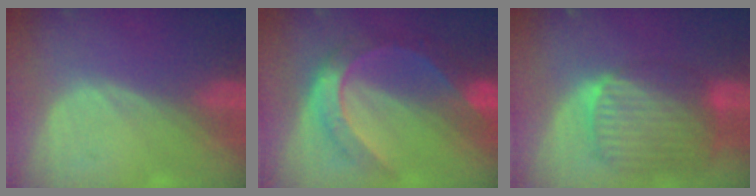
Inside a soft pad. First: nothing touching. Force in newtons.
{"total": 8.5, "press": 8.5, "slide": 0.7}
{"total": 10.7, "press": 9.1, "slide": 5.5}